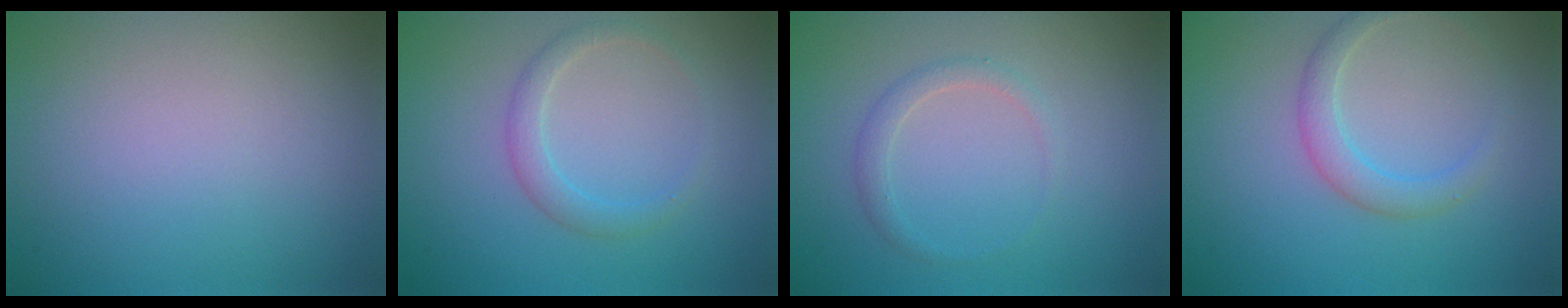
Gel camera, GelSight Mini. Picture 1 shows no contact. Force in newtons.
{"total": 1.8, "press": 1.8, "slide": 0.0}
{"total": 1.3, "press": 1.3, "slide": 0.1}
{"total": 2.2, "press": 2.2, "slide": 0.1}